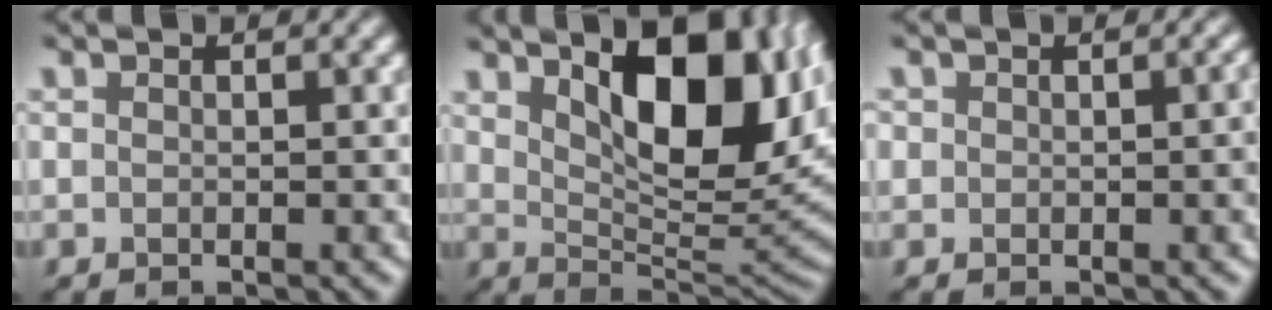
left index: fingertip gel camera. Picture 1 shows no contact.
{"total": 12.3, "force": [4.3, 5.4, 10.2], "torque": [-0.139, -0.001, 0.072]}
{"total": 2.4, "force": [0.2, 1.5, 1.8], "torque": [-0.023, 0.004, 0.000]}